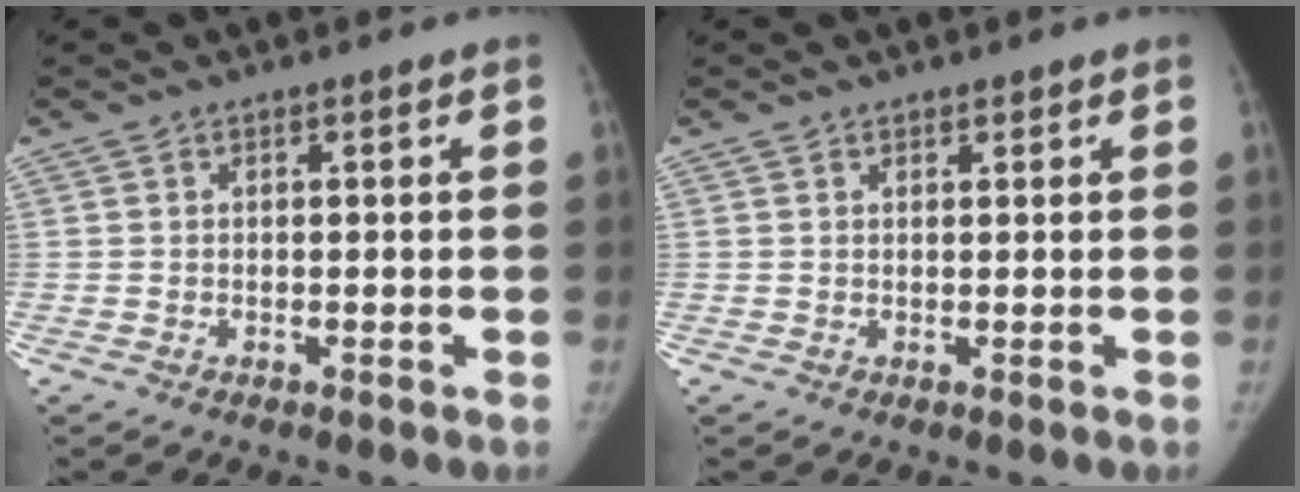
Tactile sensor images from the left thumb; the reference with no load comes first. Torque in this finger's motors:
{"motor_torque": [-0.40, -0.20, -0.11, 0.22, -0.03]}